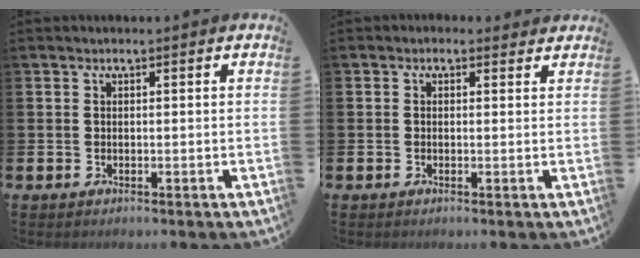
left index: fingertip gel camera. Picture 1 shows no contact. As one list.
[{"total": 0.8, "force": [0.4, 0.6, 0.3], "torque": [0.002, 0.004, 0.003]}]